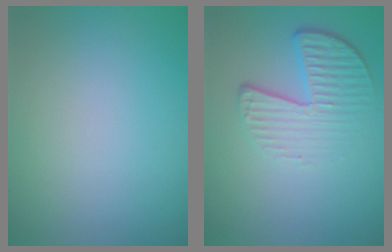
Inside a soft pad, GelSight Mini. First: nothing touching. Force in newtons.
{"total": 4.4, "press": 2.8, "slide": 3.3}